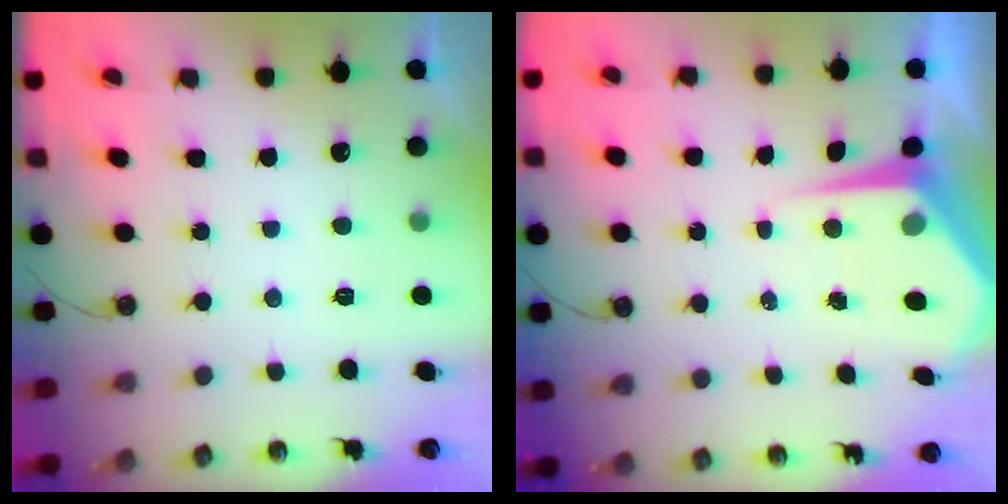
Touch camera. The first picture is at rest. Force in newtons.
{"total": 7.0, "press": 7.0, "slide": 0.6}